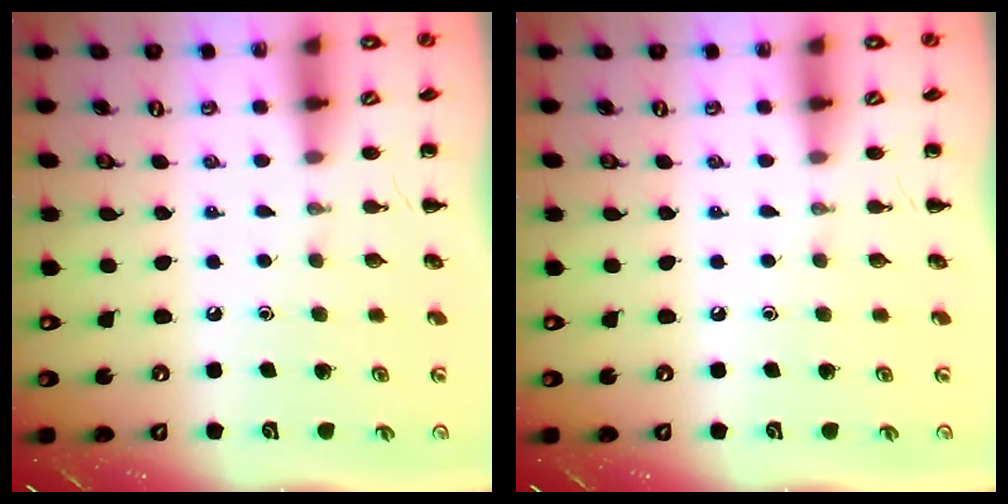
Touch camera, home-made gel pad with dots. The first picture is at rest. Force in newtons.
{"total": 0.0}